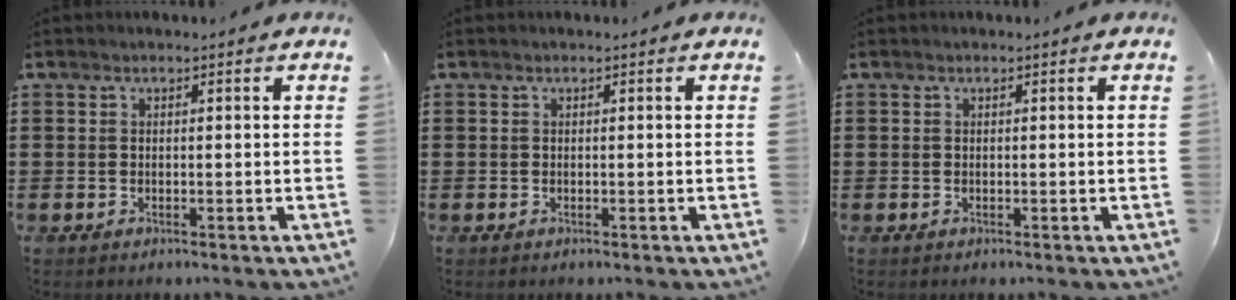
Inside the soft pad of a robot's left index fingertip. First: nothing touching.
{"total": 0.0}
{"total": 0.0}